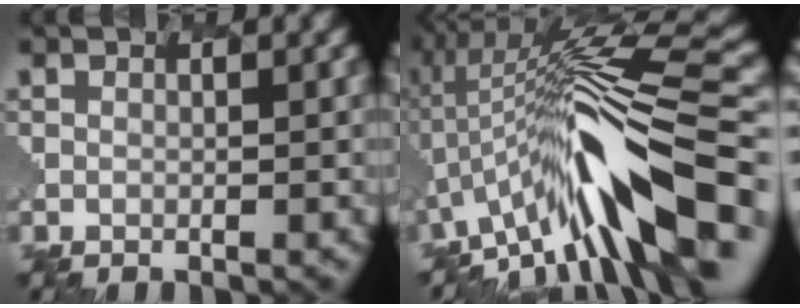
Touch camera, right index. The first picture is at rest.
{"total": 10.5, "force": [-4.0, 1.8, 9.5], "torque": [-0.188, 0.037, -0.080]}